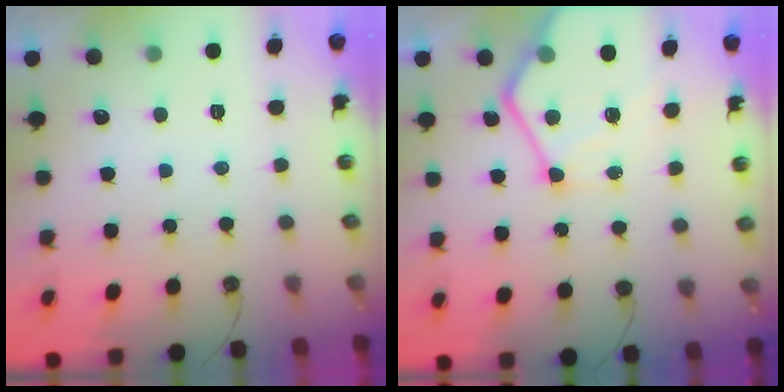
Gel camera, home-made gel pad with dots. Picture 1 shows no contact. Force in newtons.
{"total": 15.8, "press": 15.7, "slide": 1.6}